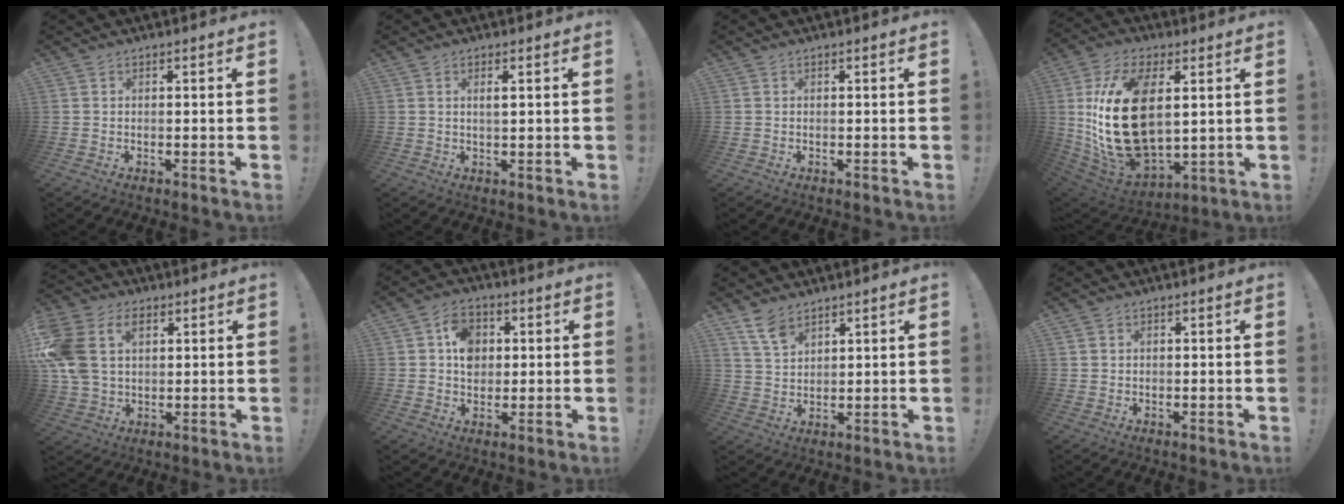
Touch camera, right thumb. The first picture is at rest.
{"total": 1.9, "force": [0.6, 0.2, 1.8], "torque": [-0.029, -0.006, 0.007]}
{"total": 0.0}
{"total": 25.6, "force": [3.9, 14.8, 20.5], "torque": [-0.417, -0.021, 0.077]}
{"total": 15.3, "force": [5.3, 10.7, 9.5], "torque": [-0.203, -0.021, 0.100]}
{"total": 8.8, "force": [1.7, 7.4, 4.4], "torque": [-0.063, 0.007, 0.035]}
{"total": 7.4, "force": [5.3, 3.6, 3.5], "torque": [-0.073, -0.024, 0.103]}
{"total": 1.2, "force": [0.4, 1.1, 0.0], "torque": [0.004, -0.001, 0.007]}